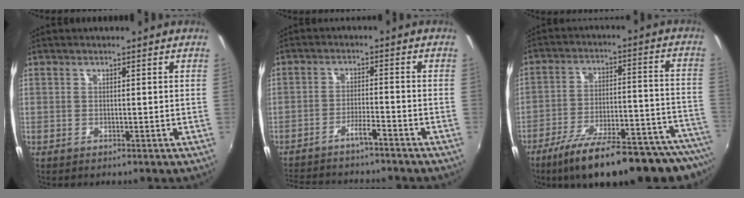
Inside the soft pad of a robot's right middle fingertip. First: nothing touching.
{"total": 9.4, "force": [-8.5, 0.6, 4.0], "torque": [-0.095, 0.005, -0.137]}
{"total": 27.2, "force": [-23.2, 4.1, 13.5], "torque": [-0.183, -0.043, -0.325]}